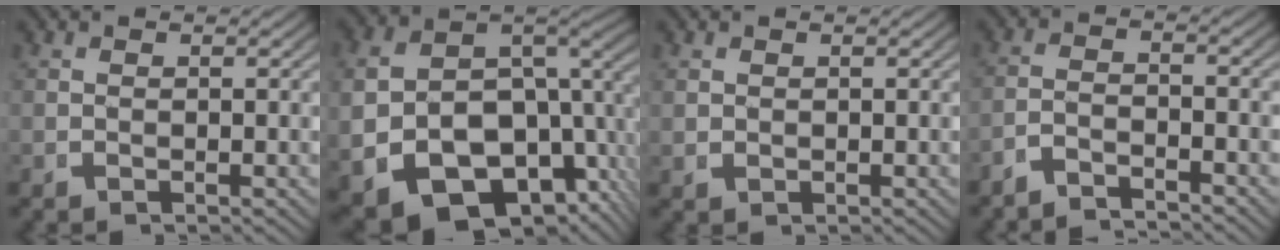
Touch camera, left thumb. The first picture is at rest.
{"total": 17.2, "force": [-3.6, 12.7, 11.0], "torque": [-0.221, -0.051, -0.046]}
{"total": 0.8, "force": [0.4, 0.6, 0.3], "torque": [-0.010, -0.005, 0.015]}
{"total": 2.8, "force": [-2.6, 0.7, 0.8], "torque": [-0.012, -0.007, -0.050]}